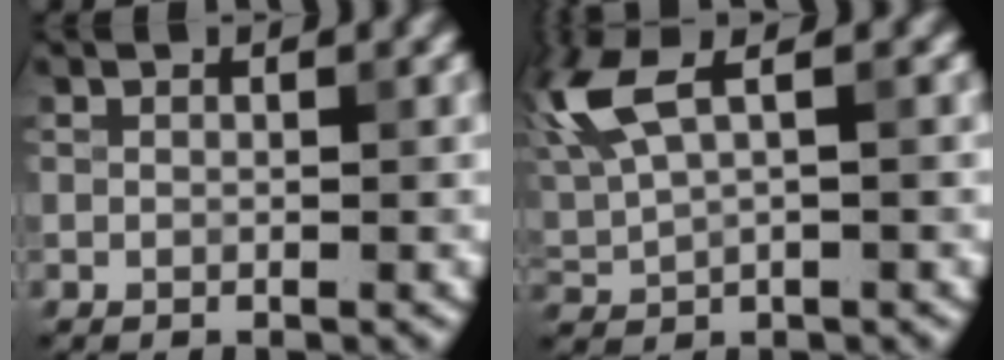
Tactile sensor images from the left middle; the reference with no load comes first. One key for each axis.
{"total": 6.3, "fx": 2.9, "fy": 2.2, "fz": 5.1, "tx": -0.134, "ty": 0.015, "tz": 0.057}